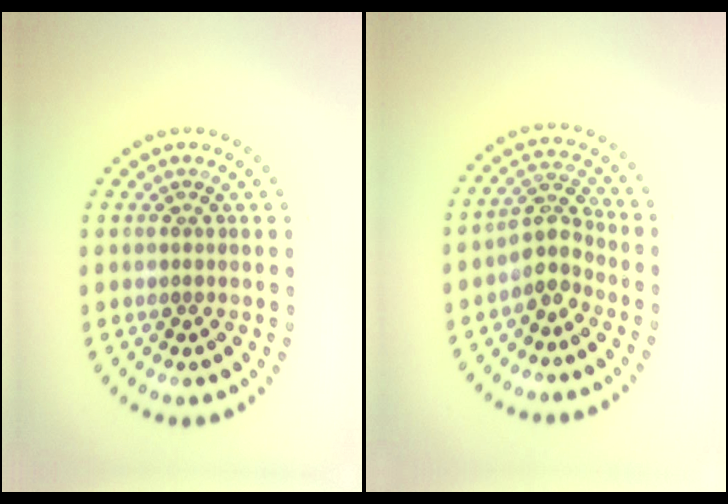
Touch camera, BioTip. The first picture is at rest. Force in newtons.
{"total": 2.9, "press": 2.2, "slide": 1.9}